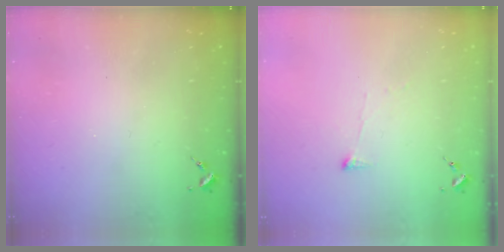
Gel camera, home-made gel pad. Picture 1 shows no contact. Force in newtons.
{"total": 3.4, "press": 3.3, "slide": 0.5}